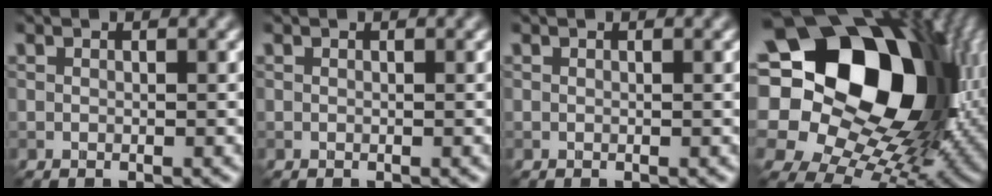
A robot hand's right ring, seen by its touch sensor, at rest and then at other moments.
{"total": 0.0}
{"total": 0.0}
{"total": 23.1, "force": [6.3, 17.2, 14.2], "torque": [-0.276, 0.006, 0.120]}